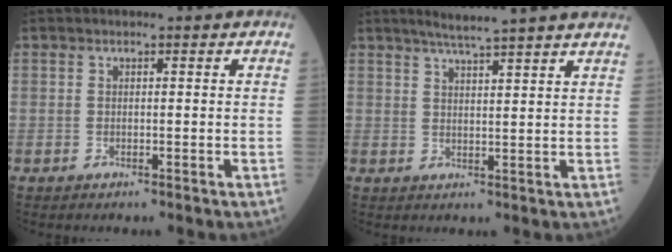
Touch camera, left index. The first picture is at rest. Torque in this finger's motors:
{"motor_torque": [-0.22, -0.25, -0.31, -0.07]}